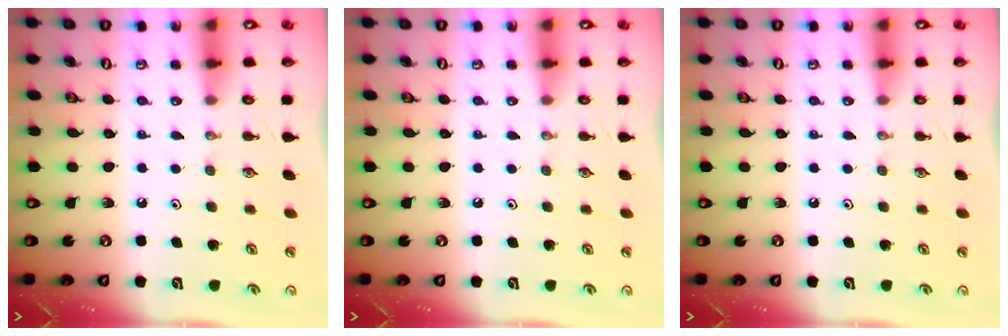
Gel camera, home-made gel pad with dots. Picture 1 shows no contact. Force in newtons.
{"total": 0.0}
{"total": 0.0}